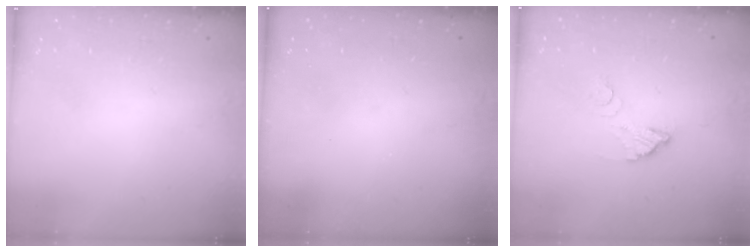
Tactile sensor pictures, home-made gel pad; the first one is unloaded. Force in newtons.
{"total": 3.3, "press": 3.3, "slide": 0.1}
{"total": 4.4, "press": 4.4, "slide": 0.2}